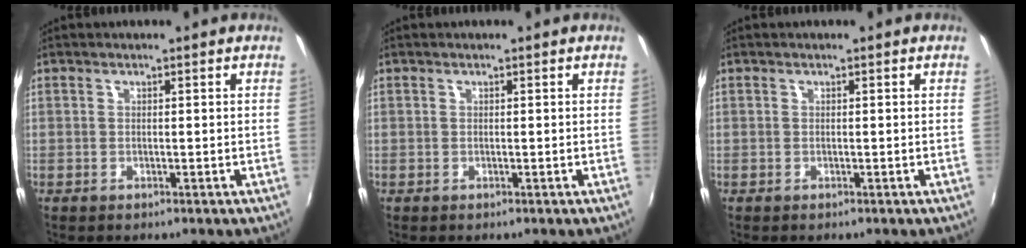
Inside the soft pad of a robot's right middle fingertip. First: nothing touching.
{"total": 0.0}
{"total": 0.0}